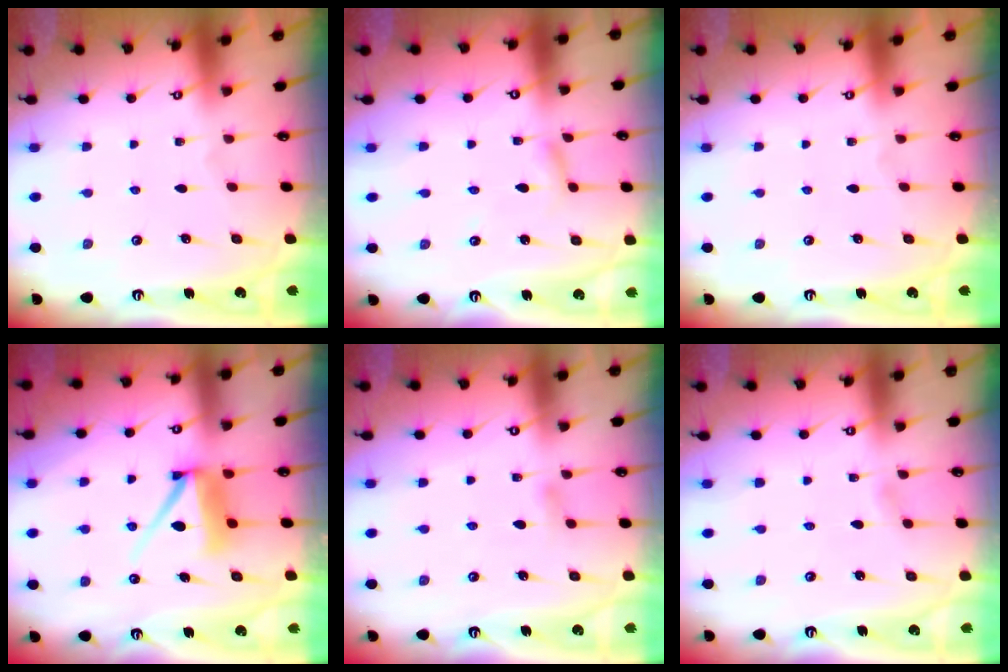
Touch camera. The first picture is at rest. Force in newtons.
{"total": 2.2, "press": 2.2, "slide": 0.2}
{"total": 0.0}
{"total": 8.8, "press": 8.7, "slide": 0.9}
{"total": 4.6, "press": 4.5, "slide": 0.6}
{"total": 1.6, "press": 1.6, "slide": 0.2}